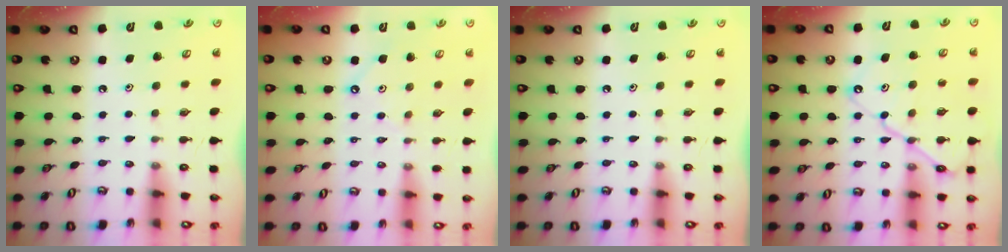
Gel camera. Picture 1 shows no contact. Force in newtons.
{"total": 2.0, "press": 2.0, "slide": 0.2}
{"total": 0.0}
{"total": 12.8, "press": 12.7, "slide": 1.2}